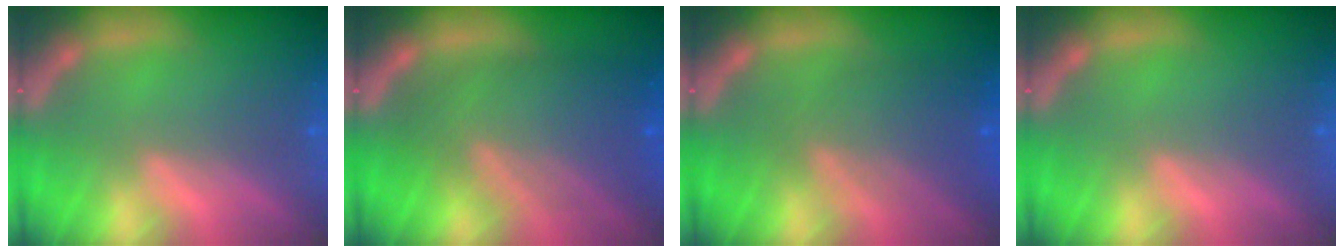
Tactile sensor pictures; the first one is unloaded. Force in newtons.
{"total": 9.0}
{"total": 6.0}
{"total": 0.0}